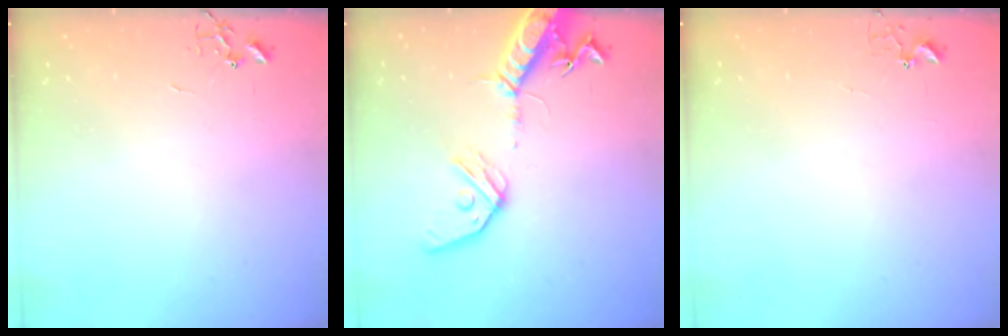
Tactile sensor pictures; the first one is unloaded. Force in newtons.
{"total": 16.0, "press": 15.7, "slide": 3.0}
{"total": 3.7, "press": 3.7, "slide": 0.2}